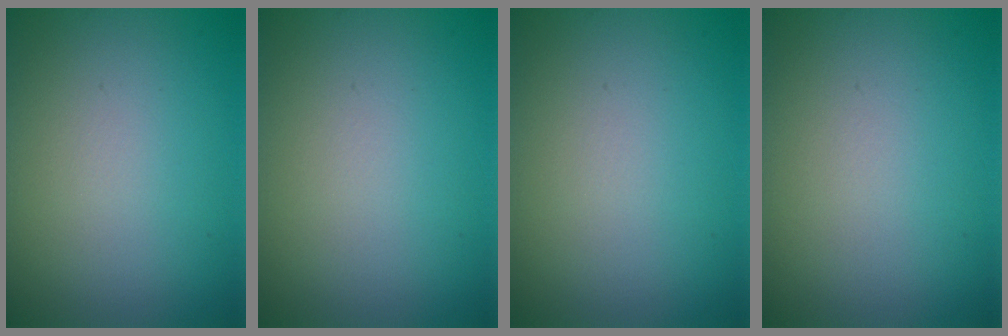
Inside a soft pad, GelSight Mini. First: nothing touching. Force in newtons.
{"total": 0.0}
{"total": 0.0}
{"total": 0.0}